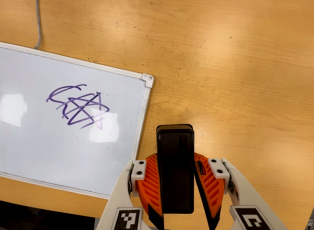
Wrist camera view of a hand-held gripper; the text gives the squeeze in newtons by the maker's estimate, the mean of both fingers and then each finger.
{"total": 7.5, "left": 6.1, "right": 8.9}